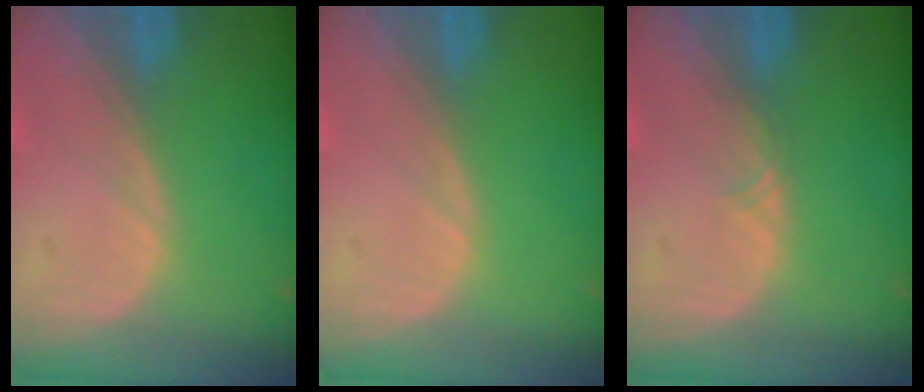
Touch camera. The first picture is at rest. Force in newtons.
{"total": 0.0}
{"total": 0.9, "press": 0.8, "slide": 0.2}